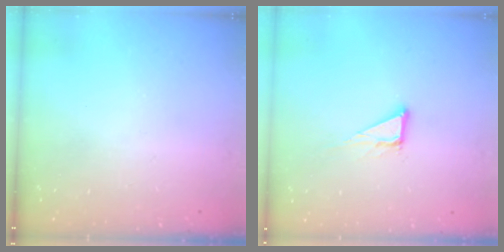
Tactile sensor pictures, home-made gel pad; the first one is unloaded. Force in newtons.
{"total": 5.6, "press": 5.6, "slide": 0.3}